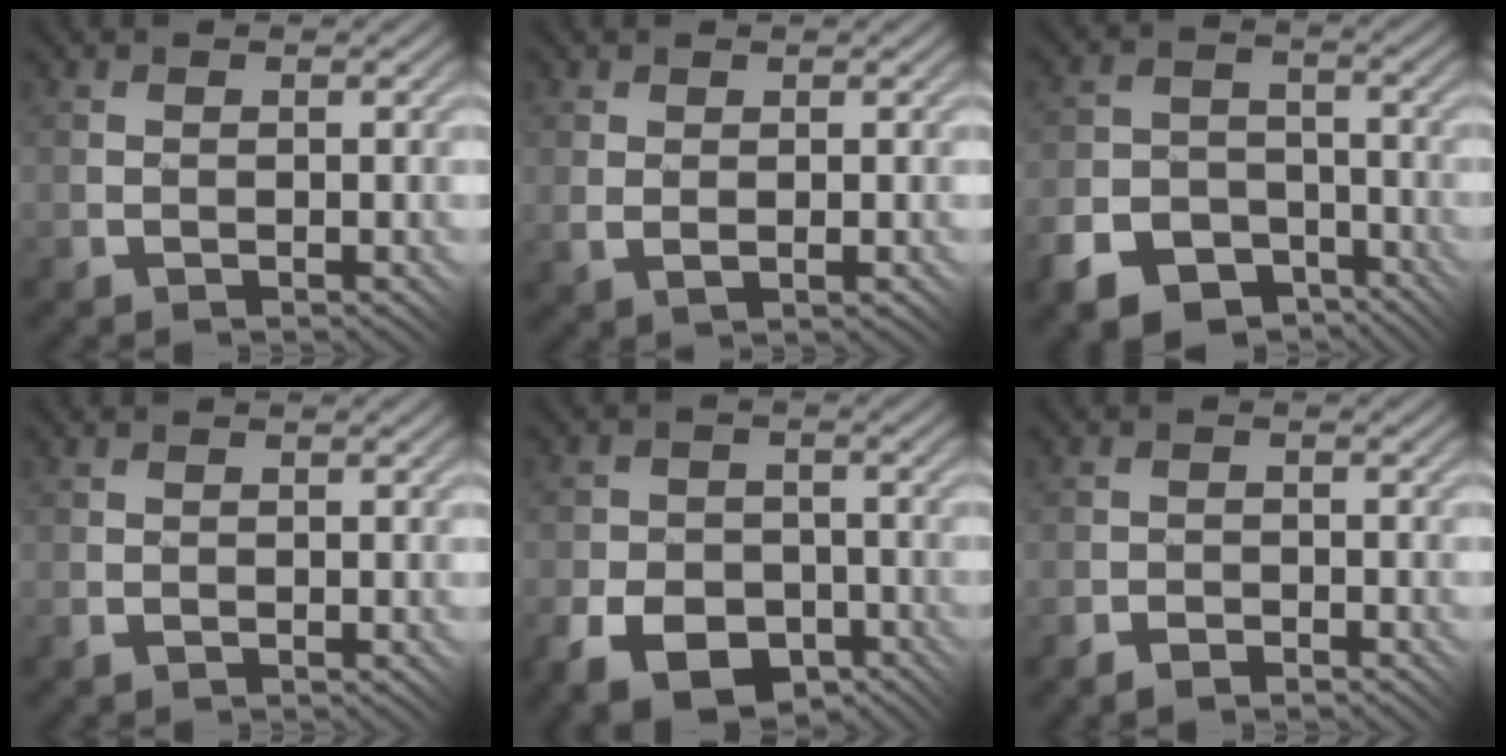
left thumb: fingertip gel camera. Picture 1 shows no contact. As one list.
[{"total": 2.0, "force": [0.1, 1.1, 1.6], "torque": [-0.035, -0.008, 0.008]}, {"total": 9.2, "force": [-6.1, 5.8, 3.6], "torque": [-0.082, -0.018, -0.117]}, {"total": 0.0}, {"total": 8.6, "force": [-5.0, 5.4, 4.5], "torque": [-0.092, -0.017, -0.094]}, {"total": 1.6, "force": [-1.4, 0.6, 0.3], "torque": [-0.001, 0.004, -0.033]}]